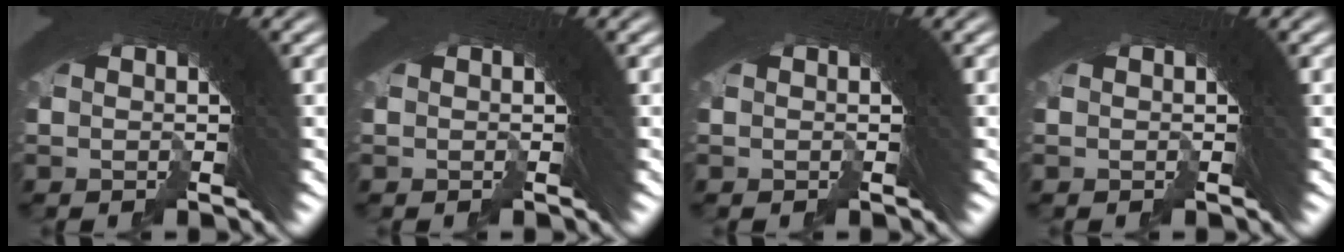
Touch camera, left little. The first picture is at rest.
{"total": 0.0}
{"total": 0.0}
{"total": 0.0}